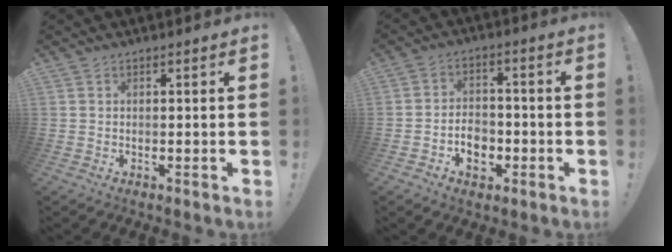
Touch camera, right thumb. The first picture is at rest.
{"total": 7.3, "force": [-2.9, 5.6, 3.8], "torque": [-0.059, 0.009, -0.050]}